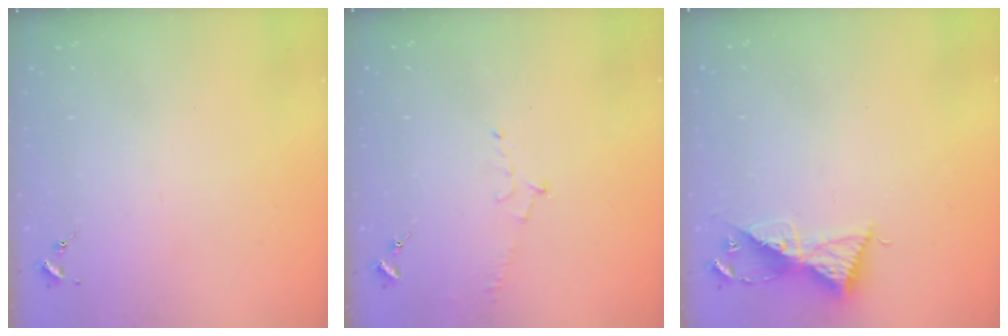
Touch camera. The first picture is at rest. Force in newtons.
{"total": 5.7, "press": 5.7, "slide": 0.6}
{"total": 8.8, "press": 8.7, "slide": 0.5}